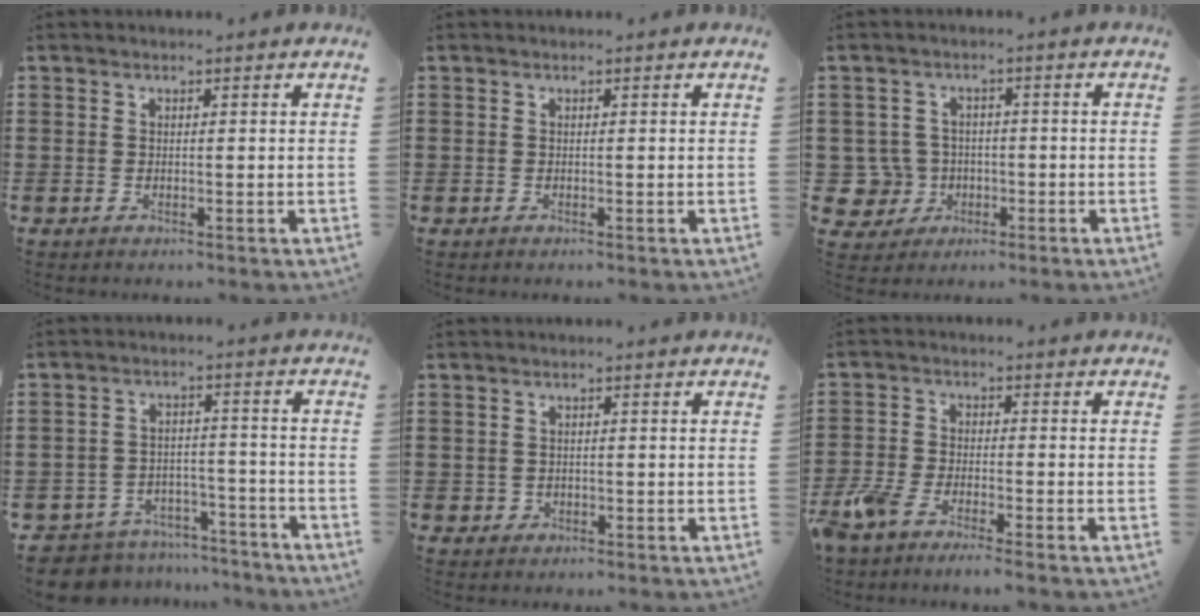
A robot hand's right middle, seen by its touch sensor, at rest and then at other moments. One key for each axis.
{"total": 0.0}
{"total": 5.8, "fx": -1.0, "fy": 5.4, "fz": 1.9, "tx": -0.071, "ty": 0.006, "tz": -0.021}
{"total": 7.3, "fx": -7.1, "fy": 1.3, "fz": 0.5, "tx": -0.023, "ty": 0.013, "tz": -0.145}
{"total": 0.8, "fx": -0.1, "fy": 0.8, "fz": 0.1, "tx": -0.005, "ty": 0.006, "tz": -0.003}
{"total": 4.4, "fx": -3.9, "fy": 0.7, "fz": 1.9, "tx": -0.070, "ty": -0.014, "tz": -0.085}